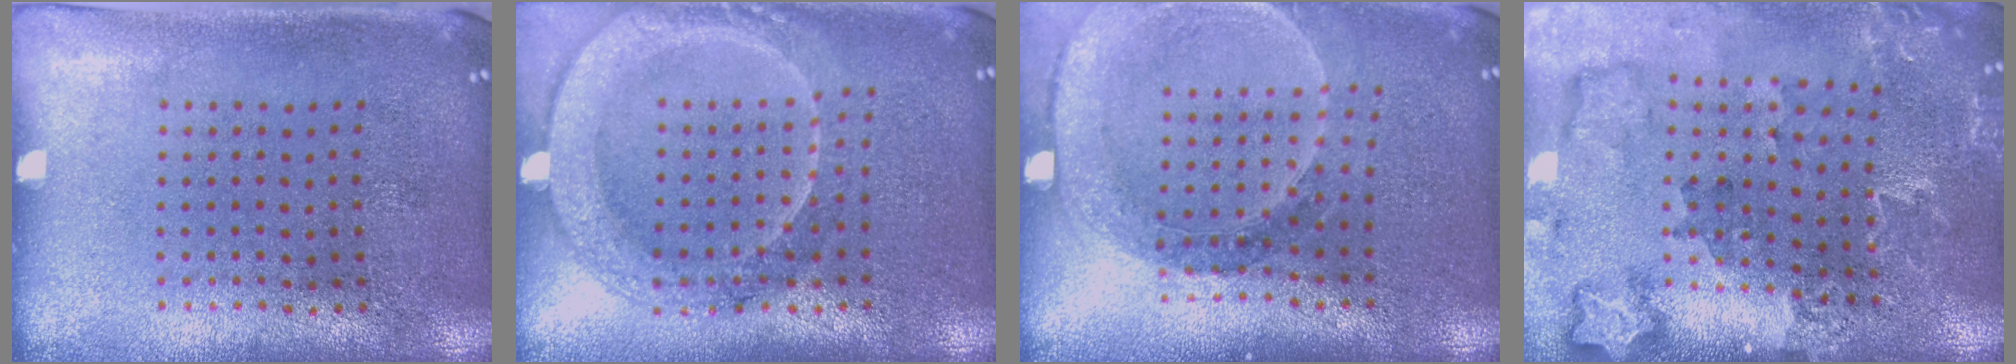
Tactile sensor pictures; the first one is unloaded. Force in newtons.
{"total": 2.0, "press": 1.8, "slide": 0.7}
{"total": 1.5, "press": 1.5, "slide": 0.2}
{"total": 2.0, "press": 1.9, "slide": 0.4}